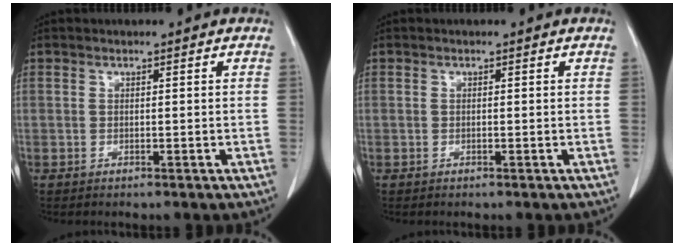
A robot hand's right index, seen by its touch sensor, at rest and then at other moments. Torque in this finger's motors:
{"motor_torque": [-0.13, 0.07, -0.05, -0.01]}